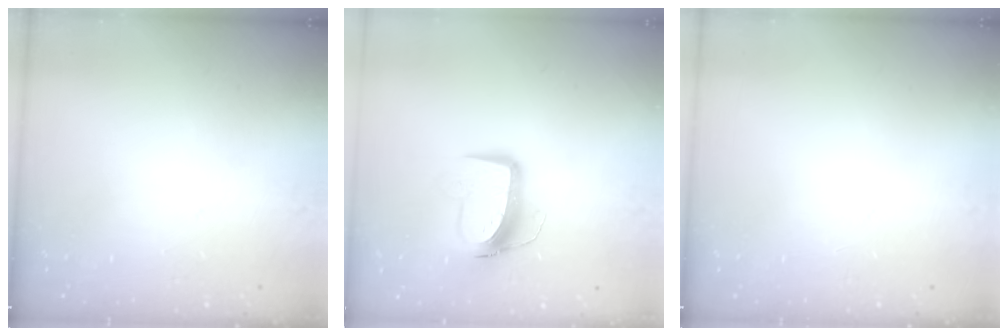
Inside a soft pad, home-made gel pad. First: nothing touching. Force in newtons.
{"total": 11.1, "press": 11.0, "slide": 1.0}
{"total": 0.0}